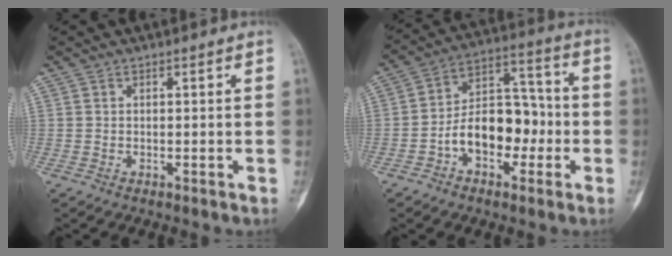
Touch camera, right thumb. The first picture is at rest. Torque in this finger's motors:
{"motor_torque": [0.42, 0.40, 0.52, -0.52, 0.22]}